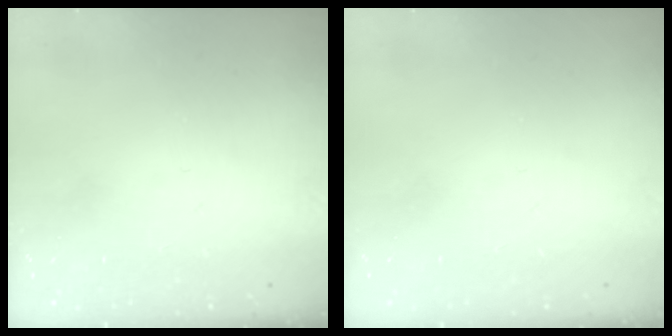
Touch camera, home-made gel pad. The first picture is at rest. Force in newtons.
{"total": 0.0}